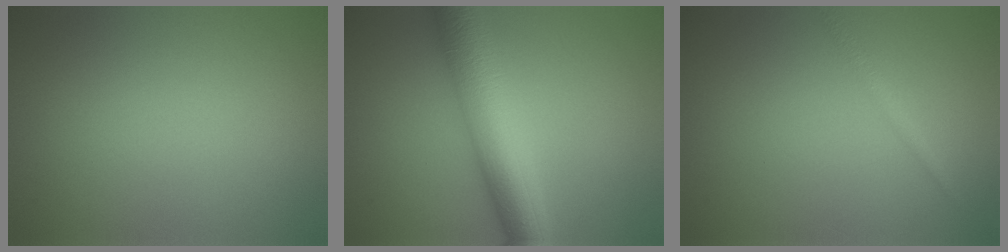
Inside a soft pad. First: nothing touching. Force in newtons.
{"total": 8.1, "press": 8.1, "slide": 0.1}
{"total": 1.2, "press": 1.2, "slide": 0.0}